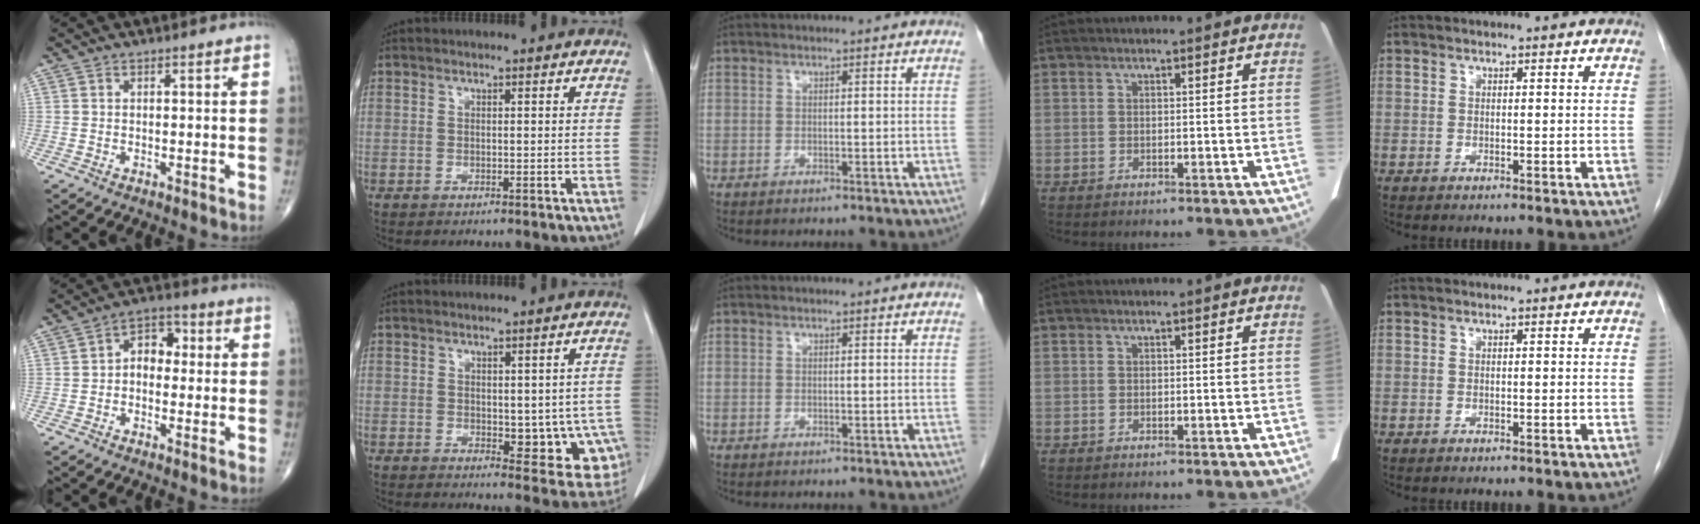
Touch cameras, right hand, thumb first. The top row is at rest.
{"thumb": {"total": 6.2, "force": [0.1, 4.4, 4.3], "torque": [-0.040, 0.024, -0.011]}, "index": {"total": 8.8, "force": [-1.5, 4.8, 7.3], "torque": [-0.055, -0.003, -0.008]}}